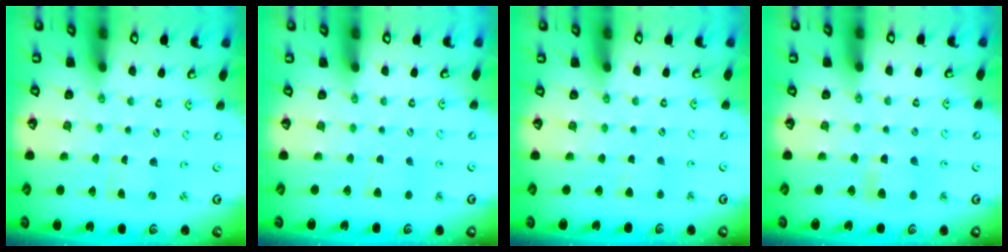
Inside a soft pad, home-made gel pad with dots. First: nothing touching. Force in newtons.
{"total": 3.7, "press": 3.6, "slide": 0.6}
{"total": 3.4, "press": 3.3, "slide": 0.7}
{"total": 5.5, "press": 5.5, "slide": 0.8}